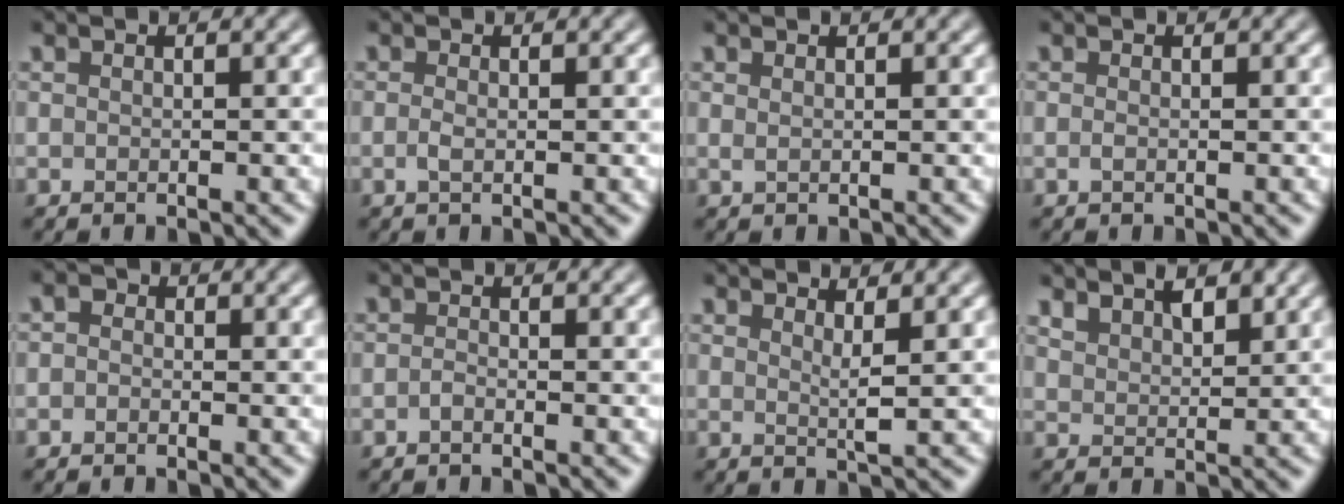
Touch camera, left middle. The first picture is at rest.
{"total": 0.8, "force": [-0.1, 0.2, 0.8], "torque": [-0.017, -0.004, -0.003]}
{"total": 0.8, "force": [0.4, 0.3, 0.5], "torque": [-0.007, -0.001, 0.003]}
{"total": 0.5, "force": [-0.1, 0.2, 0.5], "torque": [-0.010, -0.001, -0.003]}
{"total": 0.8, "force": [-0.3, 0.7, 0.3], "torque": [-0.007, -0.004, -0.013]}
{"total": 0.6, "force": [-0.5, 0.1, 0.4], "torque": [-0.009, -0.001, -0.010]}
{"total": 1.7, "force": [1.0, 0.3, 1.4], "torque": [-0.019, -0.005, 0.013]}
{"total": 2.9, "force": [2.3, 1.2, 1.3], "torque": [-0.023, 0.001, 0.041]}